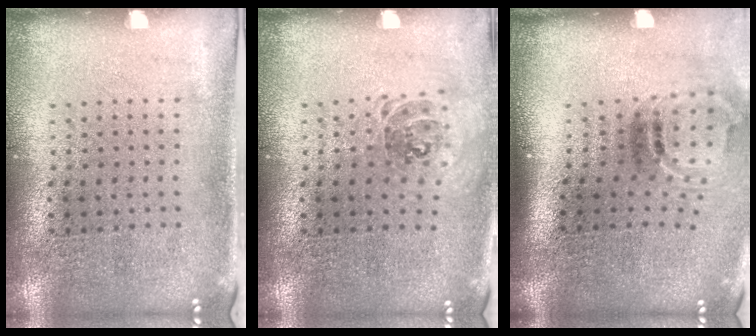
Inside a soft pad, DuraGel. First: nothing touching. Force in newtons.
{"total": 0.9, "press": 0.8, "slide": 0.3}
{"total": 1.9, "press": 1.2, "slide": 1.5}